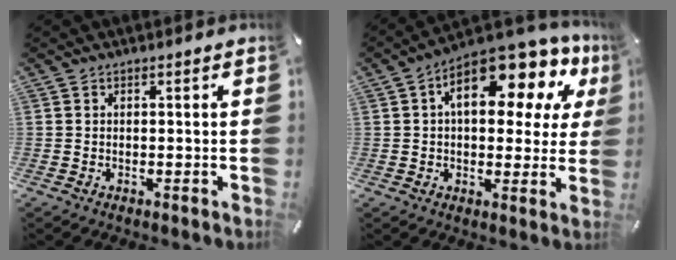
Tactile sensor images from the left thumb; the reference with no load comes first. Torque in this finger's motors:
{"motor_torque": [2.51, 2.50, 1.31, -0.44, 0.53]}